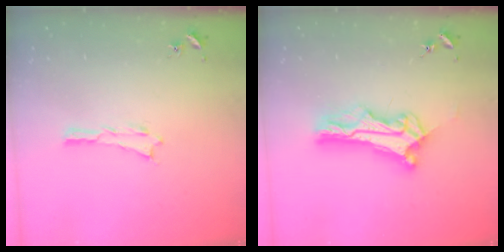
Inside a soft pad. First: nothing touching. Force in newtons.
{"total": 9.7, "press": 9.7, "slide": 0.8}